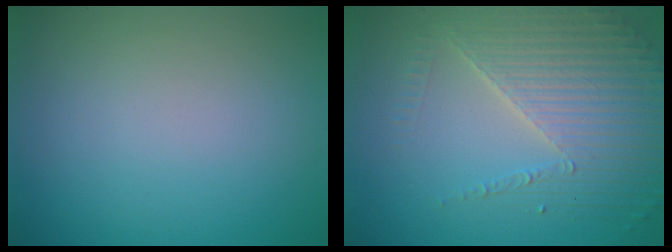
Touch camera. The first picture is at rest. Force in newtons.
{"total": 5.1, "press": 4.2, "slide": 2.9}